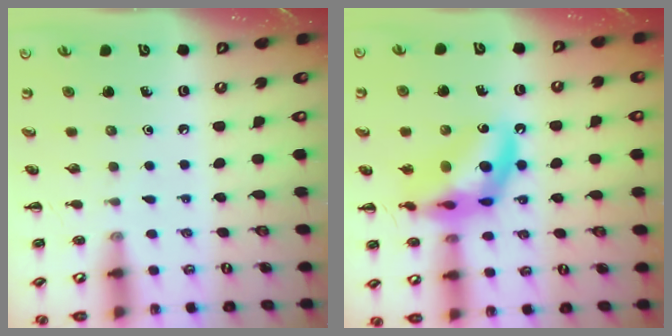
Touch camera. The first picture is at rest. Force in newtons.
{"total": 15.7, "press": 15.2, "slide": 3.9}